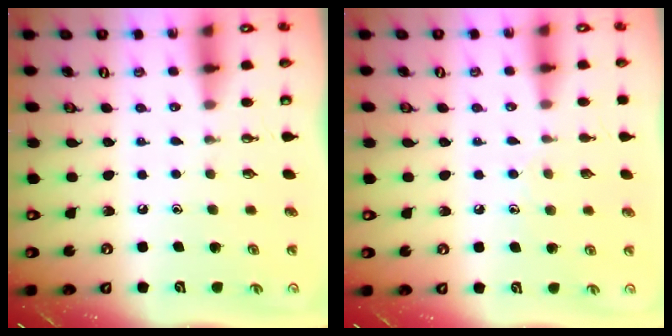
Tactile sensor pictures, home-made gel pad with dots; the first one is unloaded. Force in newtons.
{"total": 7.4, "press": 7.4, "slide": 0.8}